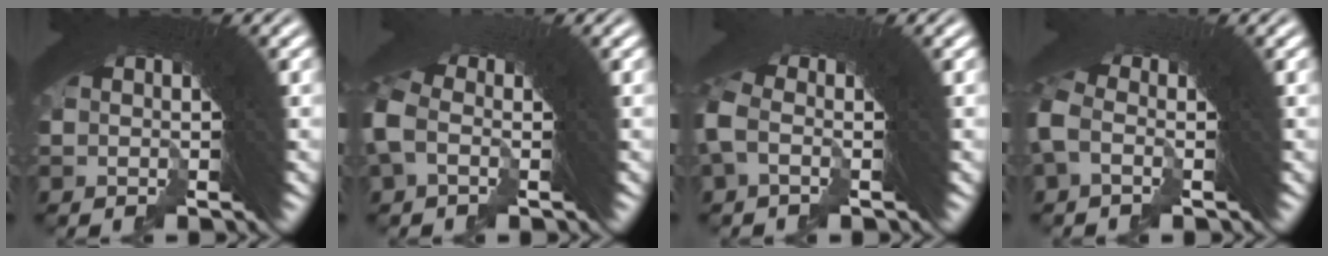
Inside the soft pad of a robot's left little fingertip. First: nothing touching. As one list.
[{"total": 1.3, "force": [-0.6, 0.8, 0.9], "torque": [-0.022, 0.012, -0.018]}, {"total": 1.2, "force": [-0.8, 0.0, 0.9], "torque": [-0.020, 0.009, -0.019]}, {"total": 1.3, "force": [-0.9, 0.4, 0.9], "torque": [-0.021, 0.010, -0.024]}]